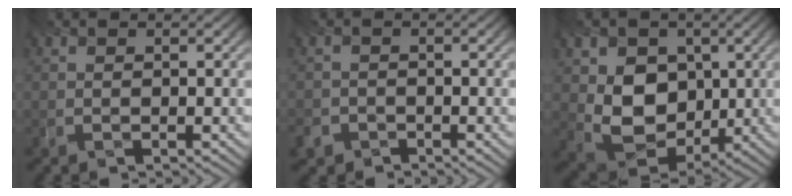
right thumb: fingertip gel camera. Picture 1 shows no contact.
{"total": 2.5, "force": [-1.9, 1.6, -0.2], "torque": [-0.008, -0.012, -0.037]}
{"total": 8.6, "force": [0.1, 7.0, 5.0], "torque": [-0.118, -0.021, 0.001]}